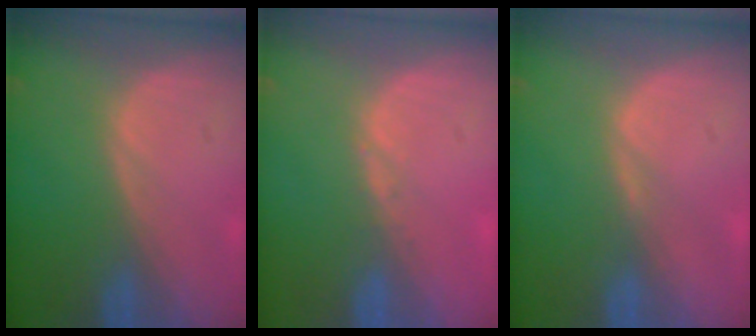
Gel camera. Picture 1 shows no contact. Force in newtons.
{"total": 0.6, "press": 0.5, "slide": 0.3}
{"total": 0.7, "press": 0.7, "slide": 0.2}